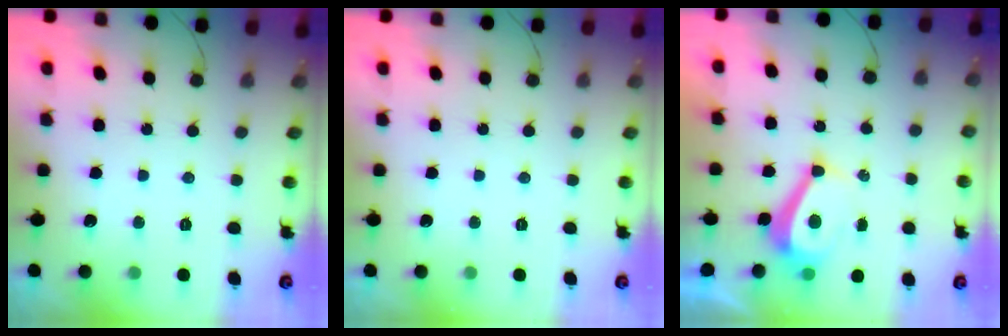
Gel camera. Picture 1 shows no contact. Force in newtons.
{"total": 0.0}
{"total": 7.3, "press": 7.3, "slide": 0.7}